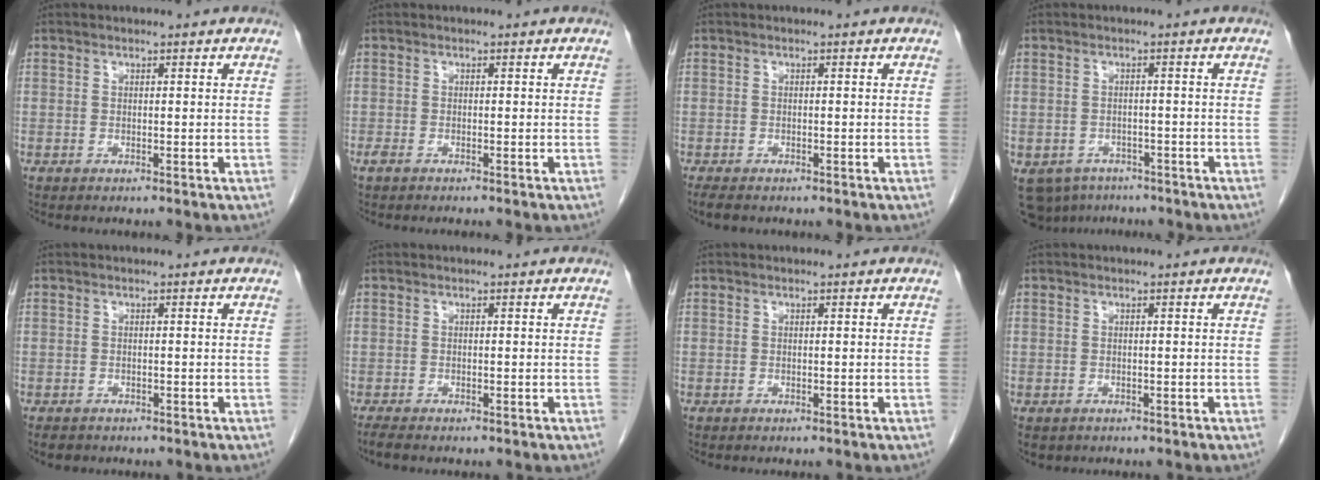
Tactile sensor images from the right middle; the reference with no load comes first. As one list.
[{"total": 1.2, "force": [-0.9, 0.4, 0.7], "torque": [-0.017, -0.003, -0.017]}, {"total": 2.5, "force": [-2.0, 0.9, 1.3], "torque": [-0.029, -0.008, -0.026]}, {"total": 7.3, "force": [-4.9, 5.2, 1.6], "torque": [-0.033, 0.000, -0.064]}, {"total": 2.0, "force": [-1.6, 1.1, 0.6], "torque": [-0.016, -0.002, -0.020]}, {"total": 1.6, "force": [-1.3, 0.3, 0.9], "torque": [-0.025, -0.007, -0.023]}, {"total": 0.0}, {"total": 1.9, "force": [-1.1, 1.4, 0.6], "torque": [-0.014, -0.001, -0.011]}]